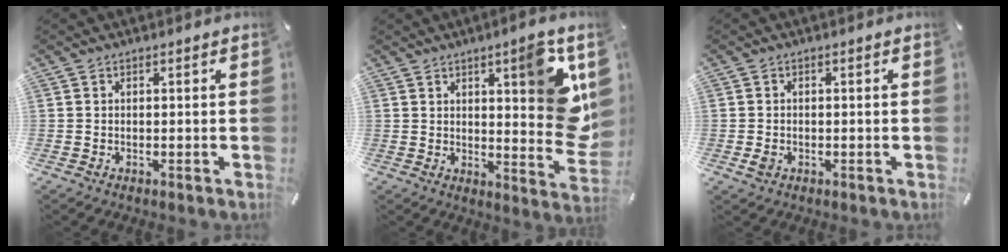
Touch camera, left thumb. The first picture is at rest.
{"total": 14.7, "force": [5.4, 4.3, 13.0], "torque": [-0.148, -0.050, 0.087]}
{"total": 2.0, "force": [-0.7, 1.5, 1.1], "torque": [-0.019, 0.003, -0.011]}